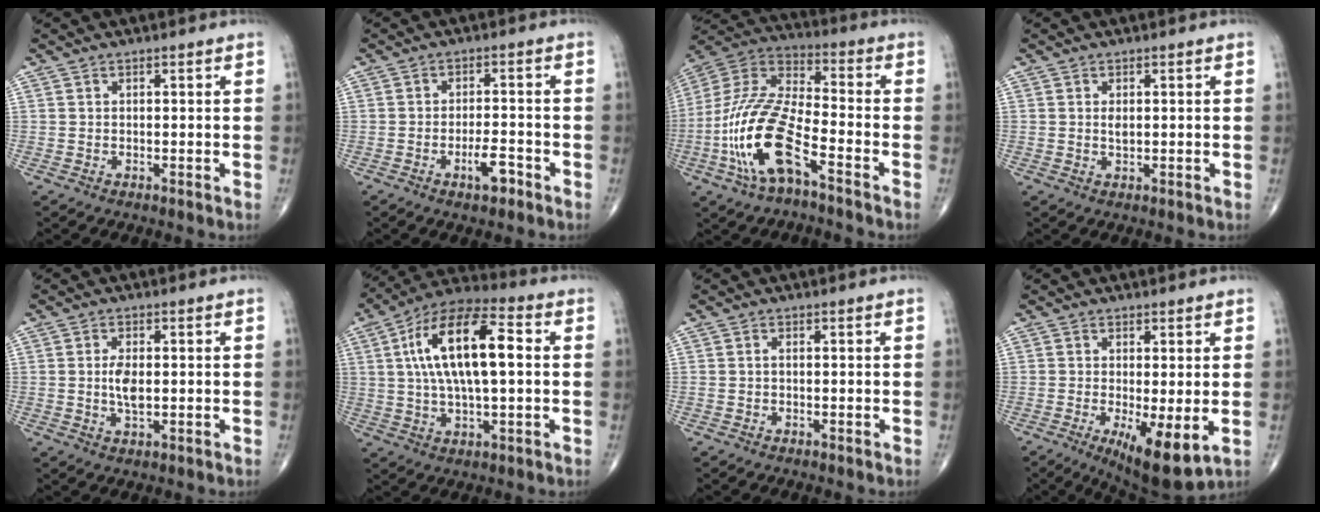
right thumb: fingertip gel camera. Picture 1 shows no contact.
{"total": 4.5, "force": [-2.4, 1.6, 3.4], "torque": [-0.051, 0.013, -0.038]}
{"total": 17.7, "force": [-7.4, 6.1, 14.9], "torque": [-0.324, 0.043, -0.143]}
{"total": 1.4, "force": [0.2, 0.7, 1.2], "torque": [-0.019, -0.003, 0.005]}
{"total": 4.0, "force": [0.0, 1.8, 3.6], "torque": [-0.069, -0.007, -0.001]}
{"total": 18.0, "force": [2.7, 7.1, 16.3], "torque": [-0.294, 0.026, 0.040]}
{"total": 0.5, "force": [-0.1, 0.2, 0.5], "torque": [-0.012, -0.001, -0.003]}
{"total": 9.6, "force": [-2.3, 2.8, 8.8], "torque": [-0.142, -0.026, -0.029]}